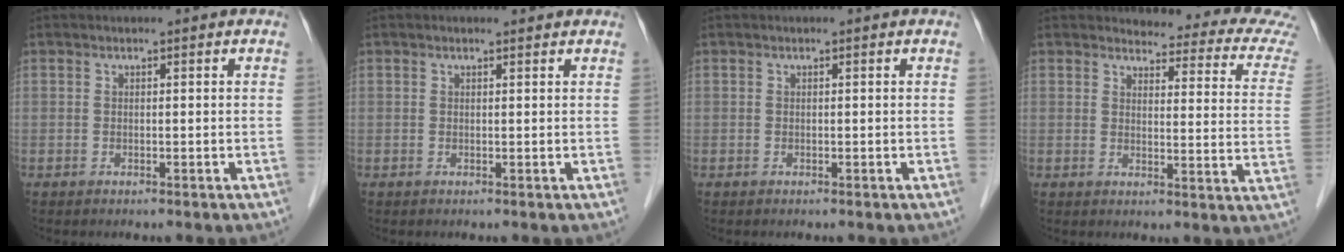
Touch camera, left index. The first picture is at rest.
{"total": 0.9, "force": [0.8, 0.2, 0.3], "torque": [-0.015, 0.007, 0.011]}
{"total": 0.0}
{"total": 13.9, "force": [13.5, 1.2, 3.1], "torque": [-0.013, -0.078, 0.119]}